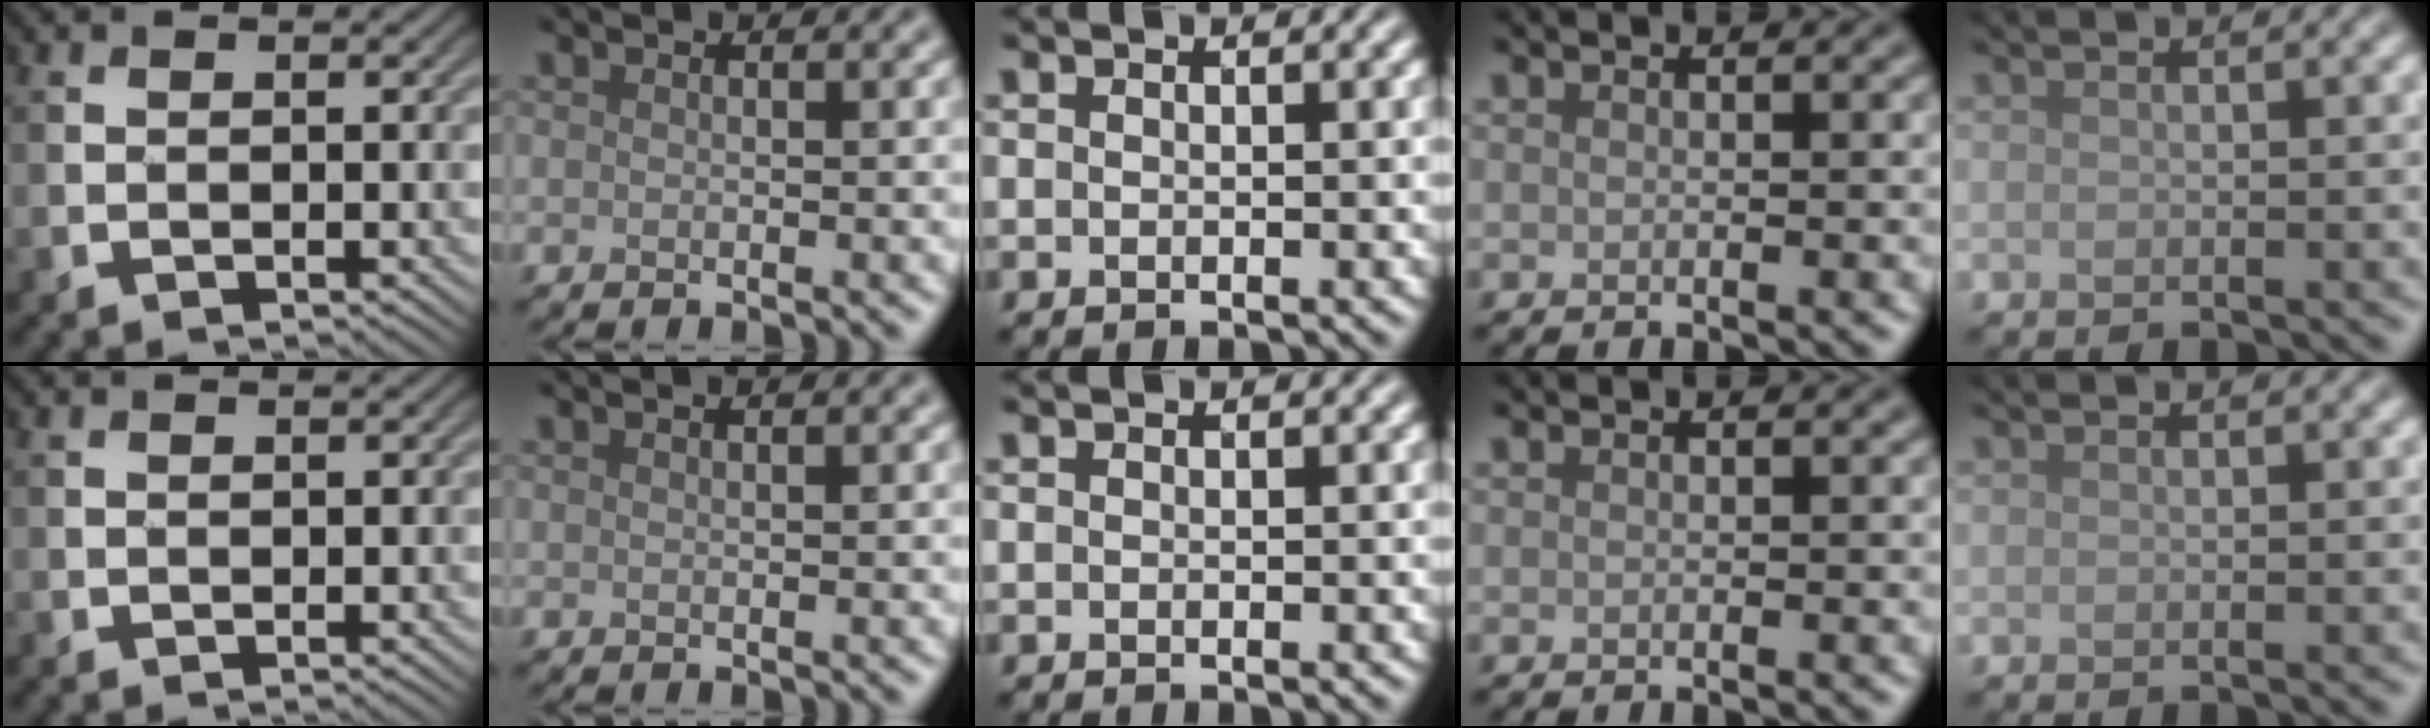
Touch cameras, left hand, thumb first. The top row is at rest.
{"index": {"total": 0.8, "force": [0.5, 0.3, 0.5], "torque": [-0.003, 0.001, 0.000]}}